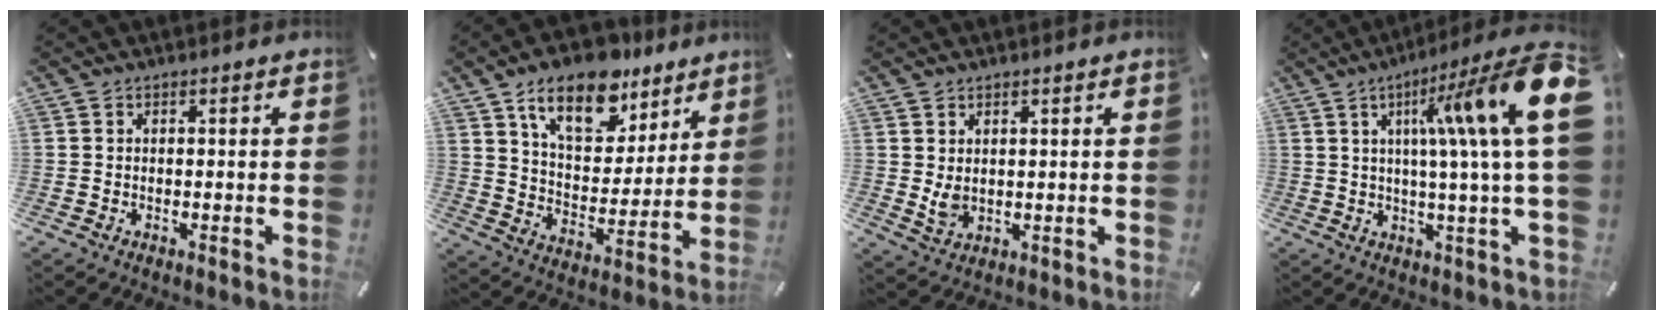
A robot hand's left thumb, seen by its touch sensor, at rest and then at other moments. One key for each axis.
{"total": 16.7, "fx": 11.7, "fy": 8.7, "fz": 8.1, "tx": -0.124, "ty": -0.068, "tz": 0.203}
{"total": 3.7, "fx": 1.3, "fy": 2.8, "fz": 2.0, "tx": -0.044, "ty": -0.007, "tz": 0.022}
{"total": 23.5, "fx": 7.0, "fy": 2.7, "fz": 22.2, "tx": -0.331, "ty": -0.039, "tz": 0.095}